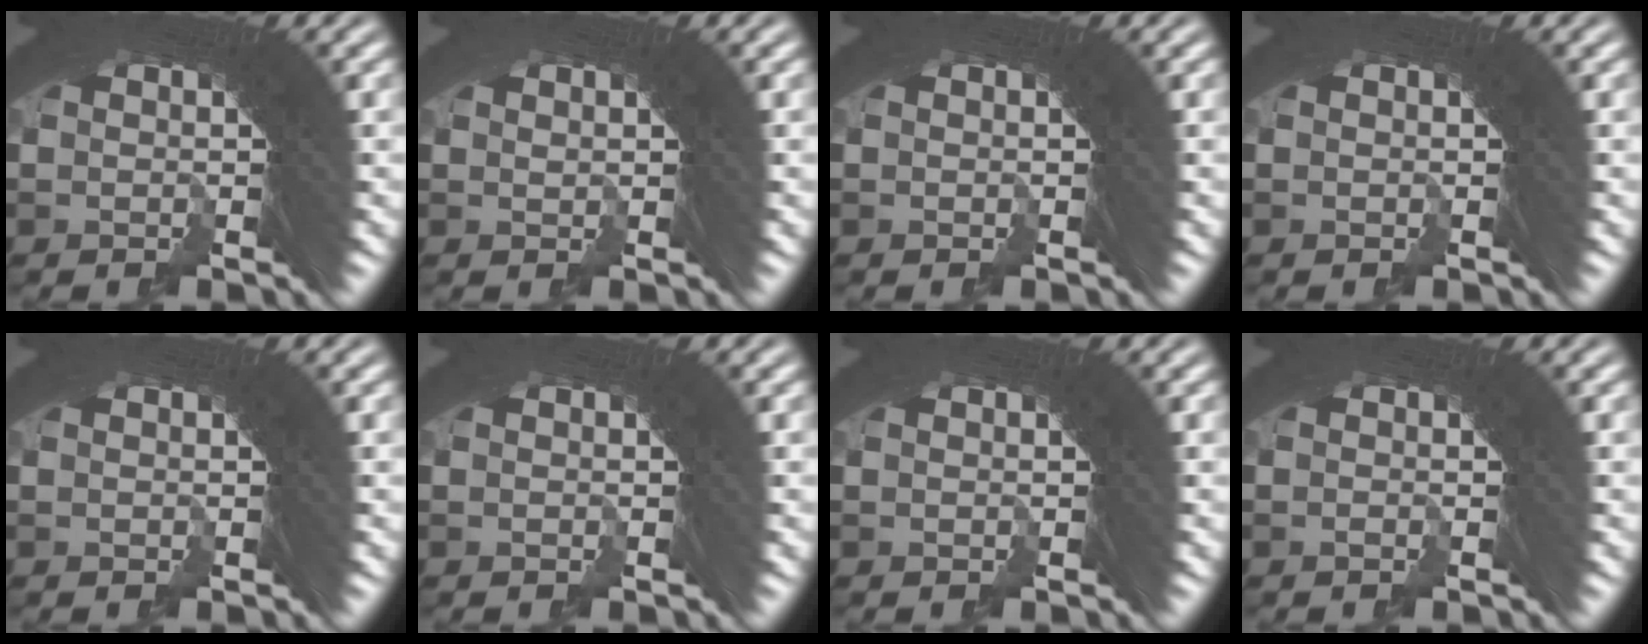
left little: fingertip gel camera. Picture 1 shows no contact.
{"total": 0.8, "force": [0.8, -0.2, 0.3], "torque": [0.012, 0.004, 0.017]}
{"total": 0.0}
{"total": 0.0}
{"total": 0.0}
{"total": 0.0}
{"total": 0.0}
{"total": 0.6, "force": [-0.6, -0.1, 0.1], "torque": [-0.003, 0.001, -0.012]}